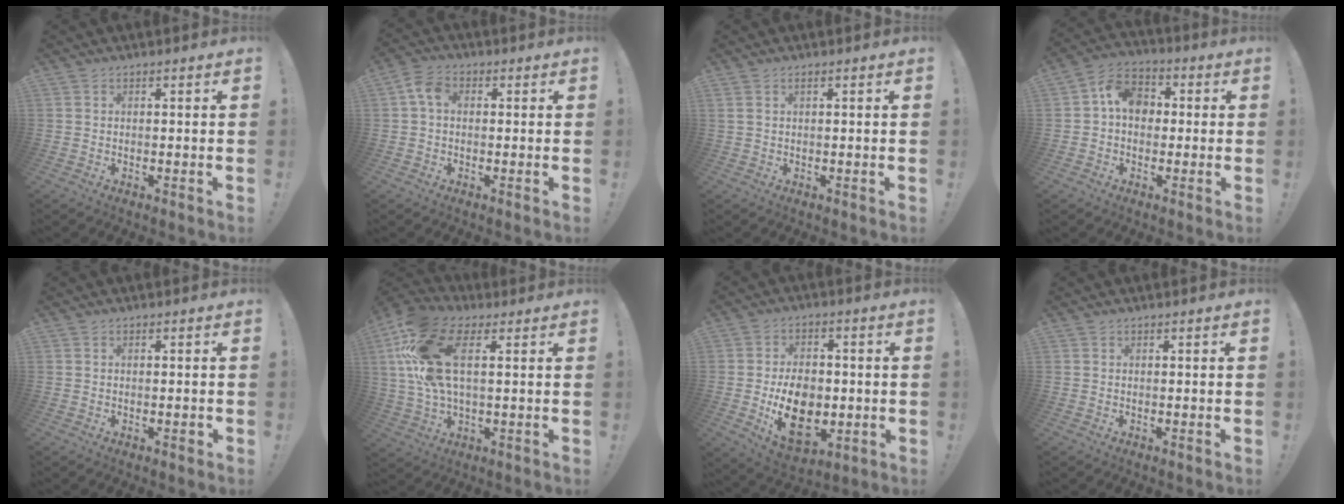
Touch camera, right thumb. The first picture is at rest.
{"total": 5.7, "force": [0.7, 3.8, 4.2], "torque": [-0.088, 0.014, 0.017]}
{"total": 1.2, "force": [0.5, 0.3, 1.1], "torque": [-0.024, 0.002, 0.010]}
{"total": 9.4, "force": [1.3, 7.3, 5.9], "torque": [-0.098, 0.018, 0.029]}
{"total": 1.1, "force": [-0.5, 0.4, 0.9], "torque": [-0.010, 0.001, -0.008]}
{"total": 17.5, "force": [5.4, 8.5, 14.3], "torque": [-0.290, -0.003, 0.097]}
{"total": 15.3, "force": [-3.4, 10.8, 10.4], "torque": [-0.164, 0.006, -0.051]}
{"total": 0.0}